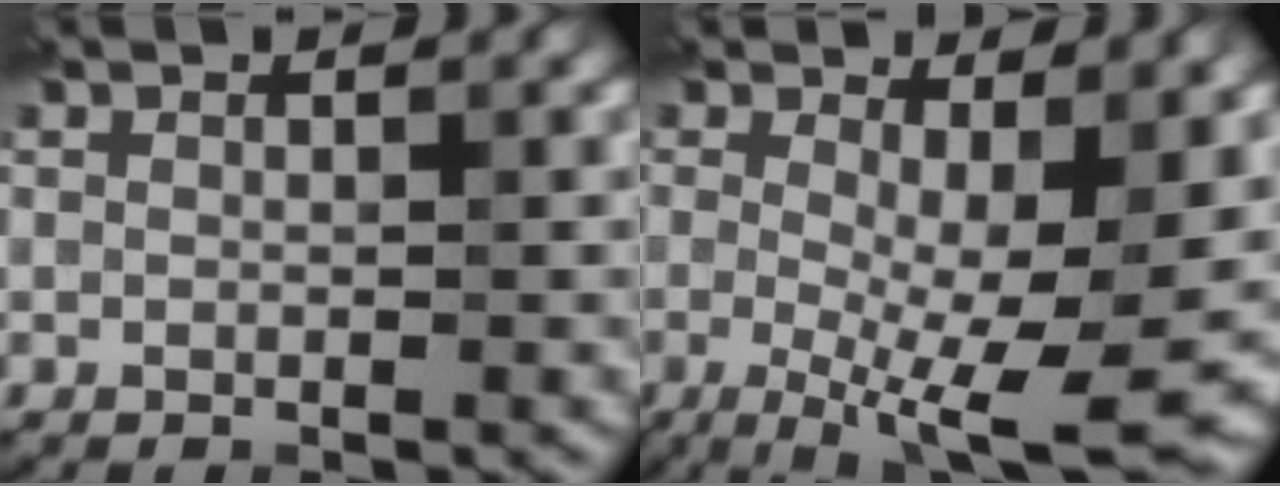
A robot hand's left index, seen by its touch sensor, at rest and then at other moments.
{"total": 11.8, "force": [-1.1, 3.5, 11.2], "torque": [-0.163, -0.012, -0.013]}